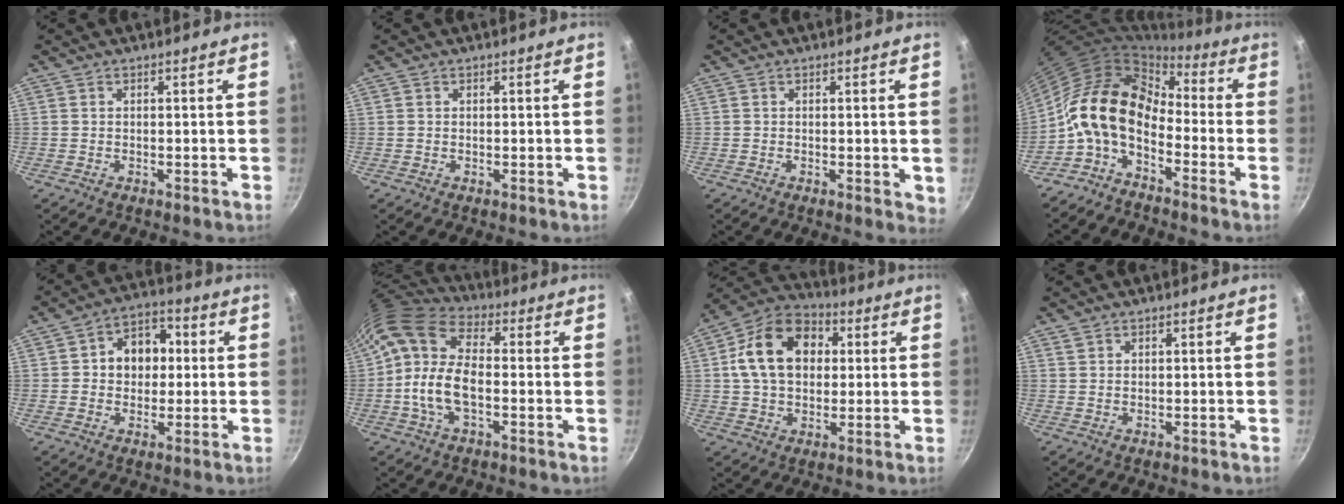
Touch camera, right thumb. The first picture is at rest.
{"total": 0.0}
{"total": 2.5, "force": [0.0, 1.1, 2.3], "torque": [-0.024, -0.005, 0.000]}
{"total": 12.9, "force": [-2.9, 8.2, 9.5], "torque": [-0.151, 0.045, -0.074]}
{"total": 10.0, "force": [1.1, 7.8, 6.0], "torque": [-0.043, 0.013, 0.005]}
{"total": 13.2, "force": [-1.0, 7.2, 11.0], "torque": [-0.203, 0.021, -0.035]}
{"total": 16.0, "force": [3.1, 11.8, 10.3], "torque": [-0.151, 0.022, 0.038]}
{"total": 1.2, "force": [0.8, 0.7, 0.4], "torque": [-0.005, 0.000, 0.015]}